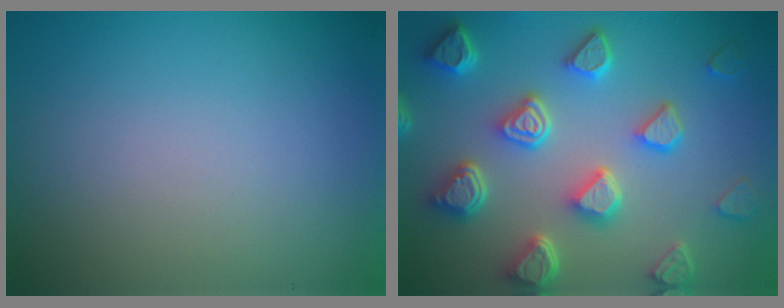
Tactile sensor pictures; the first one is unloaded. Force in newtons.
{"total": 7.0, "press": 5.7, "slide": 4.1}